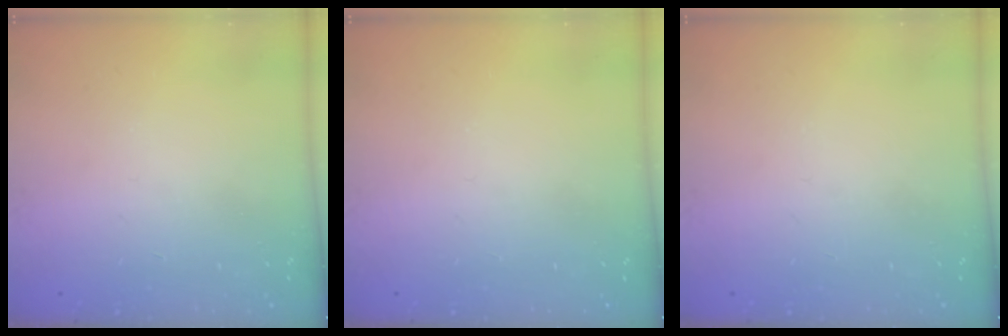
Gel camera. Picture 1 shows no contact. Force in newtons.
{"total": 0.0}
{"total": 0.0}